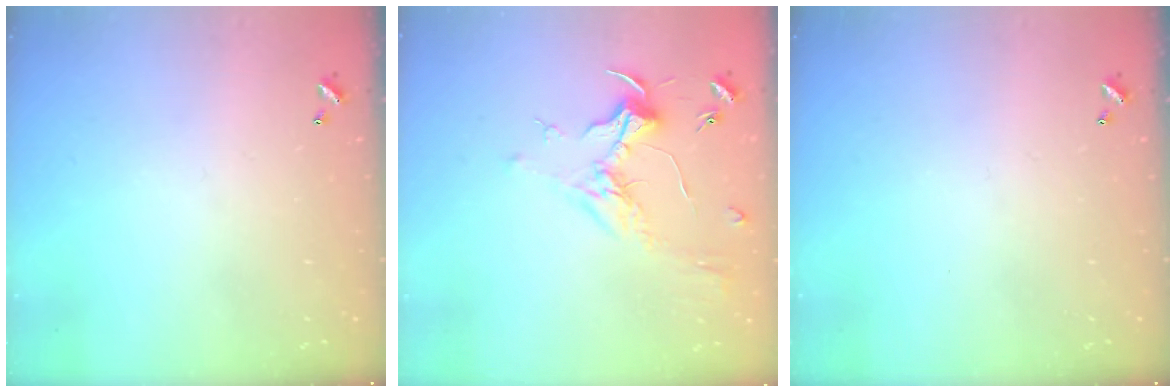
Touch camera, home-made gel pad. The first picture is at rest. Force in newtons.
{"total": 1.8, "press": 1.6, "slide": 0.7}
{"total": 0.0}